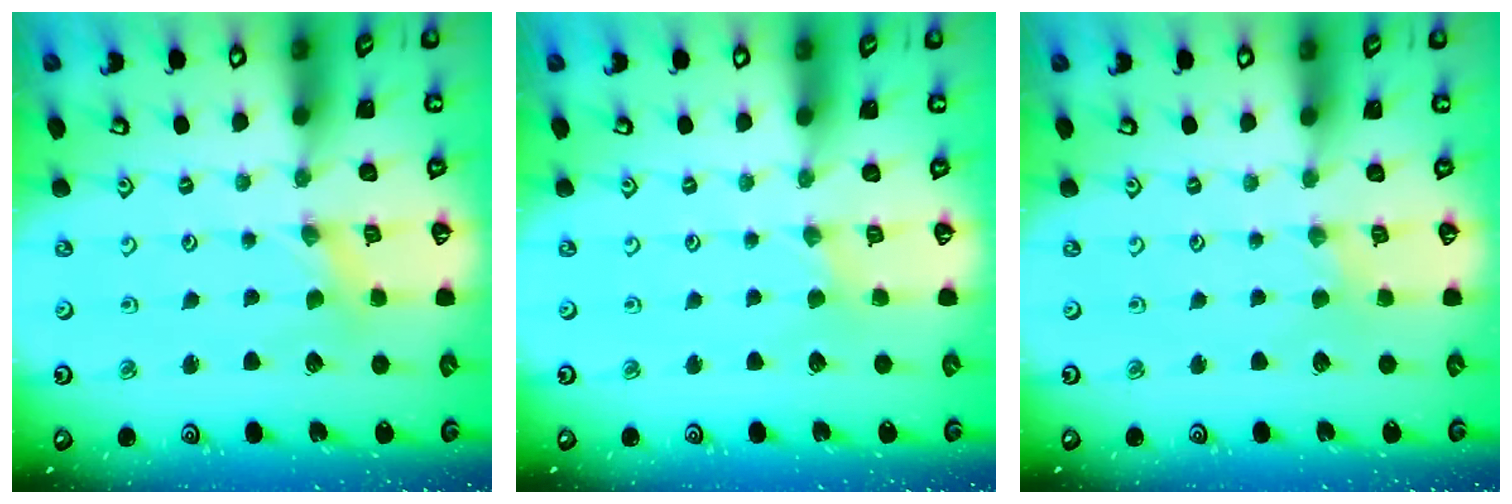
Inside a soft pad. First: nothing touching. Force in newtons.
{"total": 1.0, "press": 1.0, "slide": 0.3}
{"total": 0.0}